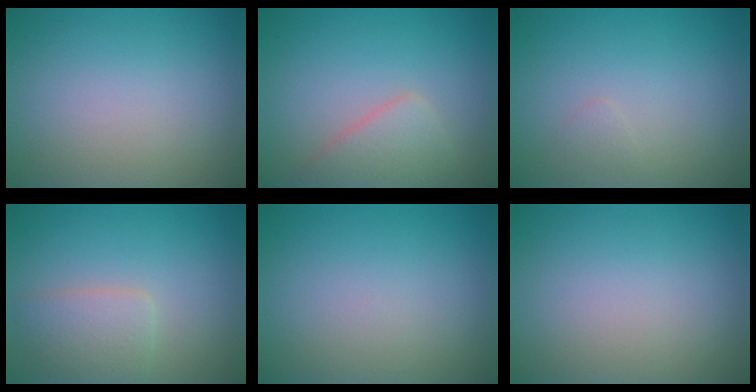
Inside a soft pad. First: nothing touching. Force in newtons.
{"total": 2.9, "press": 2.9, "slide": 0.2}
{"total": 0.6, "press": 0.6, "slide": 0.0}
{"total": 2.8, "press": 2.8, "slide": 0.0}
{"total": 0.0}
{"total": 0.0}